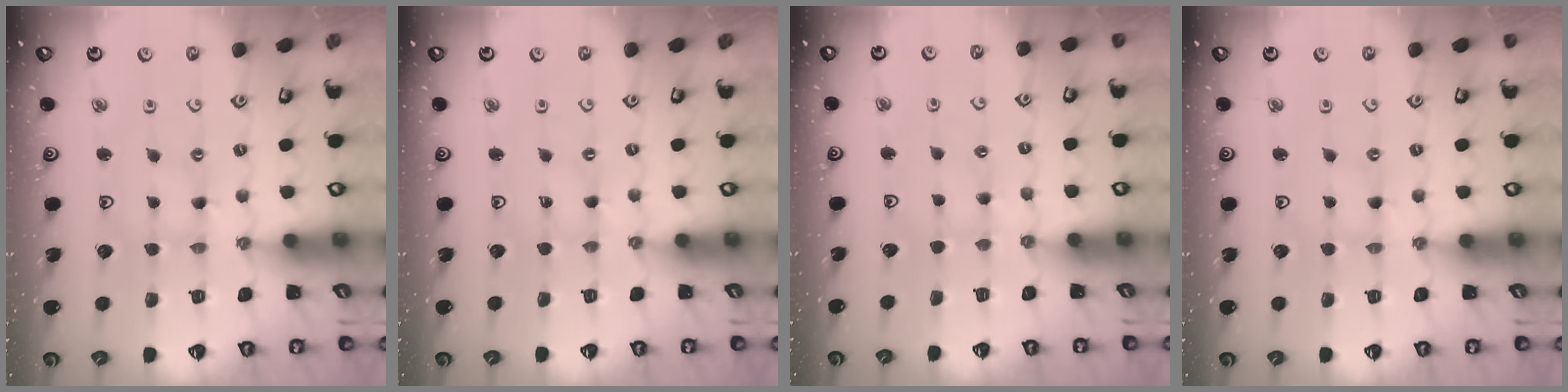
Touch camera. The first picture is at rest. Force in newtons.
{"total": 0.0}
{"total": 1.6, "press": 1.5, "slide": 0.4}
{"total": 0.0}